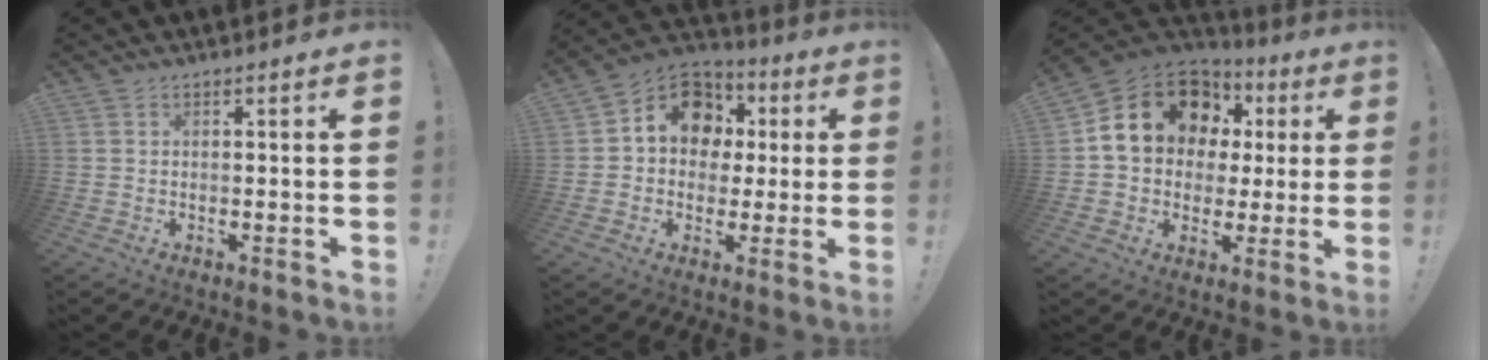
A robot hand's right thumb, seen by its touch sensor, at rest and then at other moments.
{"total": 14.1, "force": [3.4, 11.6, 7.1], "torque": [-0.093, -0.001, 0.069]}
{"total": 16.8, "force": [5.8, 13.2, 8.6], "torque": [-0.129, -0.021, 0.123]}